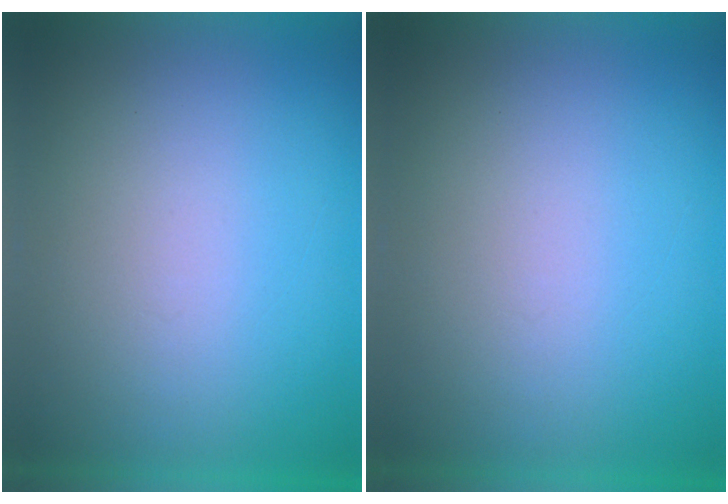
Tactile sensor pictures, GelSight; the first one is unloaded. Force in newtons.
{"total": 0.0}